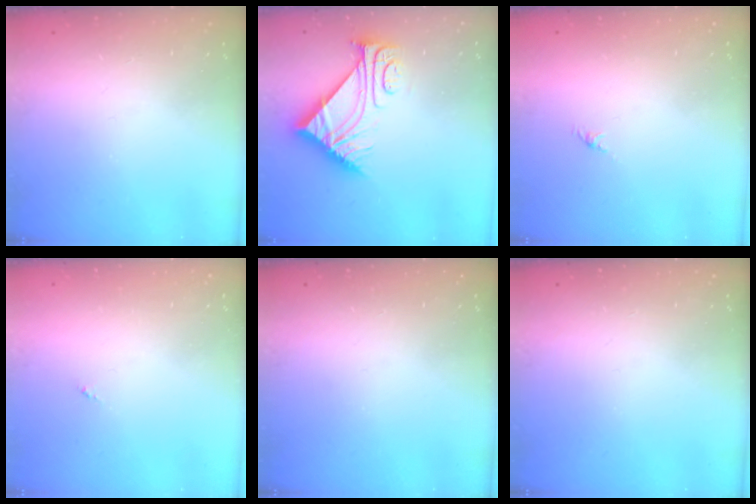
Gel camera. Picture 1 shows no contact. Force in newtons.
{"total": 10.2, "press": 10.2, "slide": 0.4}
{"total": 0.0}
{"total": 0.0}
{"total": 0.0}
{"total": 0.0}